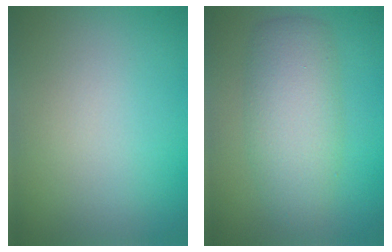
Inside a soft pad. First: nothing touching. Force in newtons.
{"total": 4.9, "press": 4.9, "slide": 0.1}